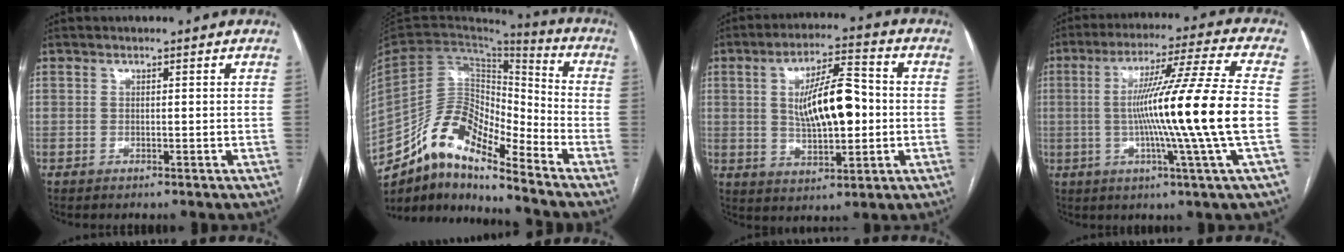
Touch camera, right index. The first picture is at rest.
{"total": 13.4, "force": [-11.0, 3.6, 6.8], "torque": [-0.118, 0.048, -0.200]}
{"total": 11.7, "force": [0.5, 3.6, 11.2], "torque": [-0.197, 0.014, 0.011]}
{"total": 17.4, "force": [-1.8, -2.9, 17.1], "torque": [-0.283, -0.009, -0.039]}